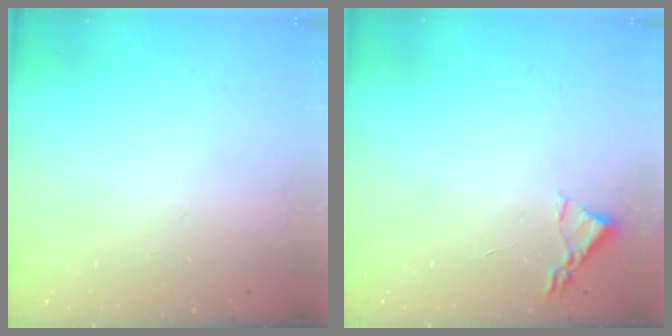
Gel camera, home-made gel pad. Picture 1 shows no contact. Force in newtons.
{"total": 2.2, "press": 2.2, "slide": 0.3}